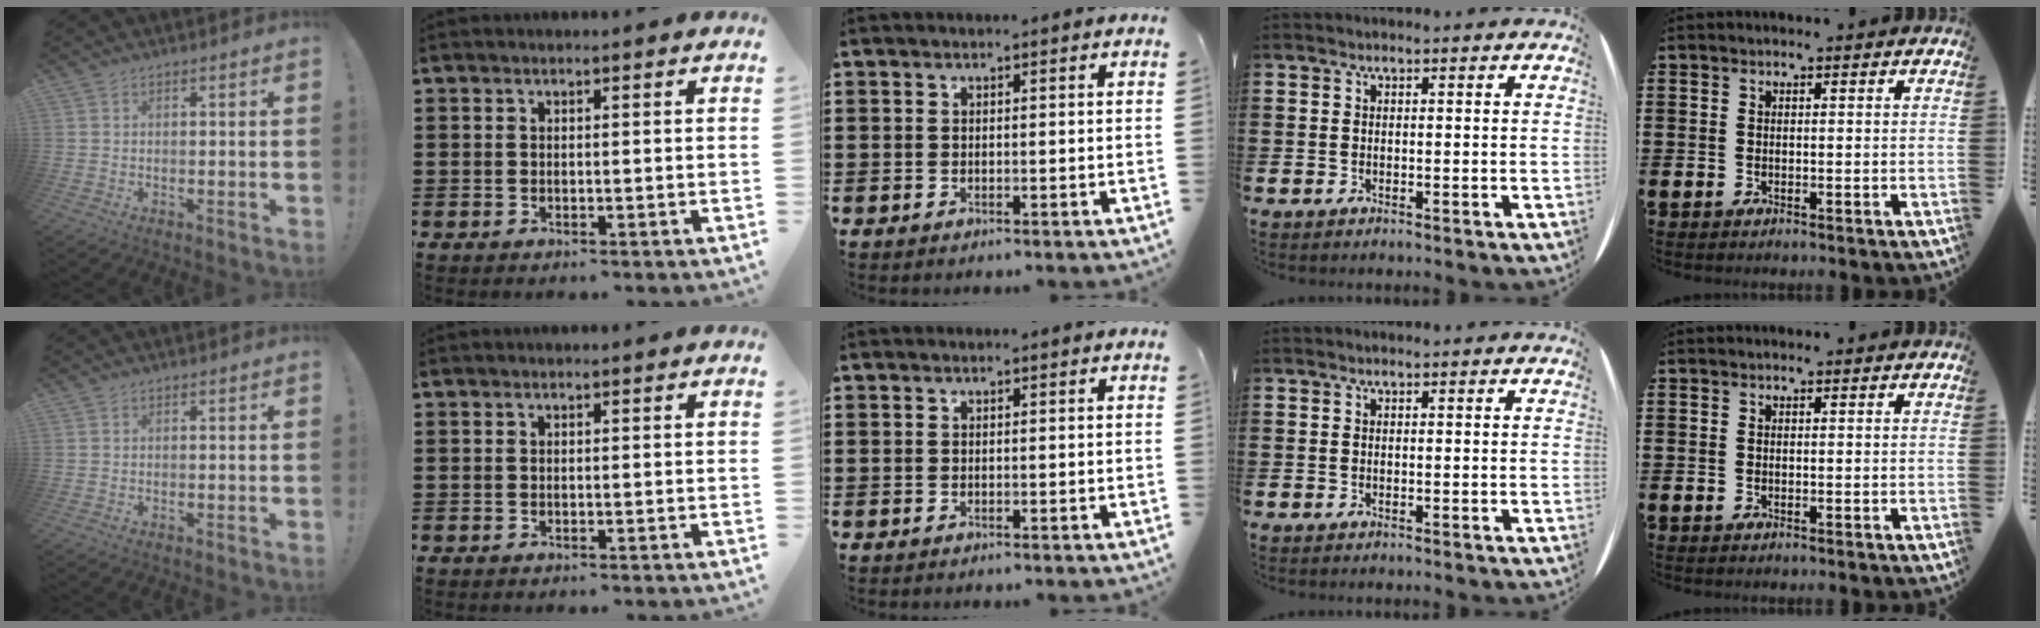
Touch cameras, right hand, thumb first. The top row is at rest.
{}